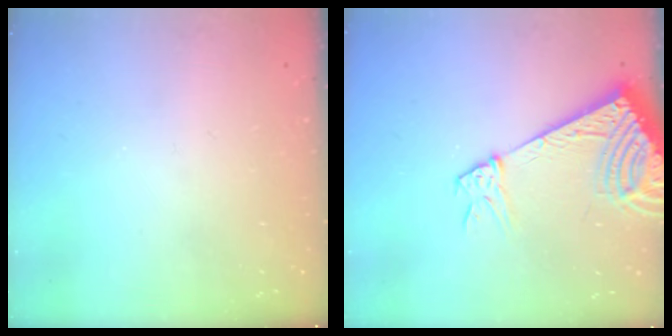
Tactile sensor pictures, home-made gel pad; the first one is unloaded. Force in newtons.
{"total": 11.8, "press": 11.6, "slide": 1.9}